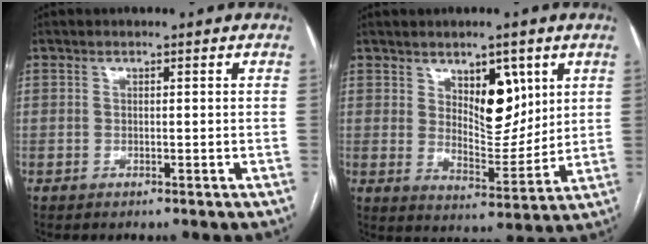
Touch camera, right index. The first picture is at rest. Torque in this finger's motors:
{"motor_torque": [0.21, 0.25, 0.10, 0.02]}